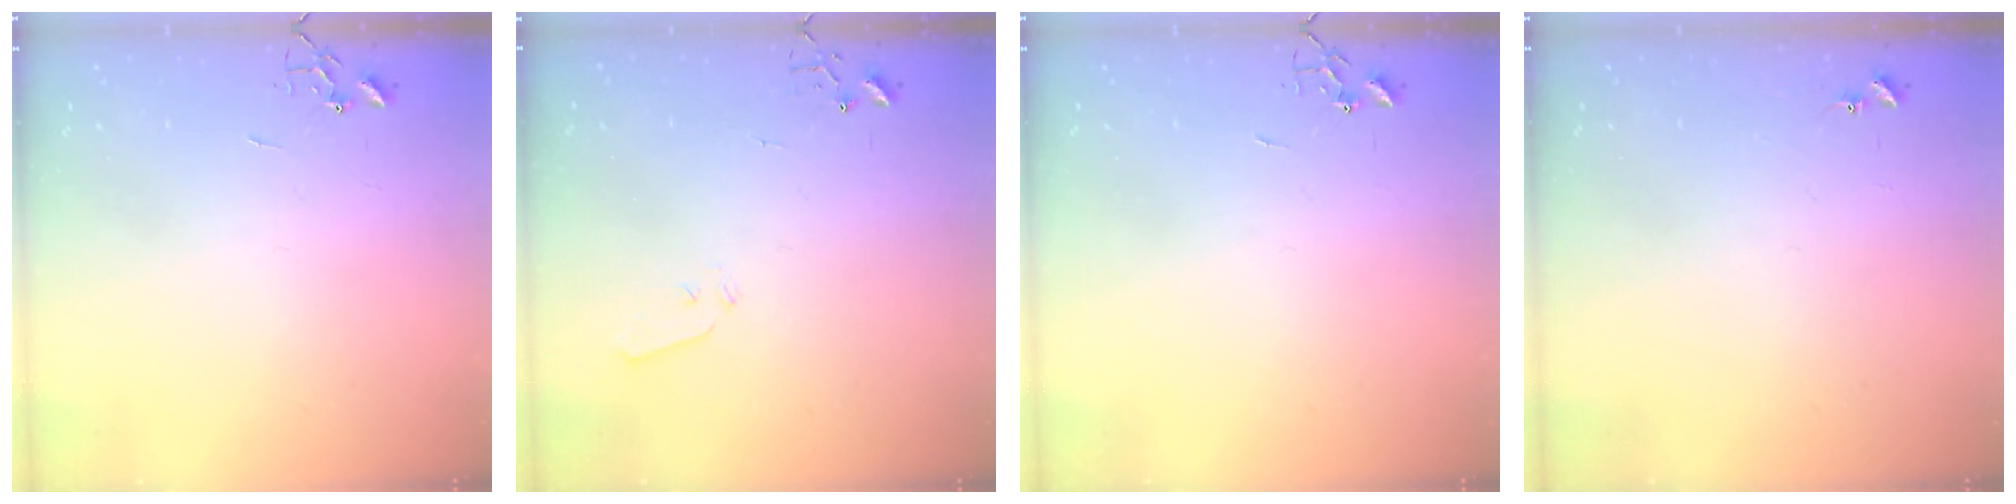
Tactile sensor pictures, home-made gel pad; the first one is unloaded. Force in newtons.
{"total": 4.0, "press": 3.9, "slide": 0.6}
{"total": 0.0}
{"total": 6.8, "press": 6.7, "slide": 0.5}